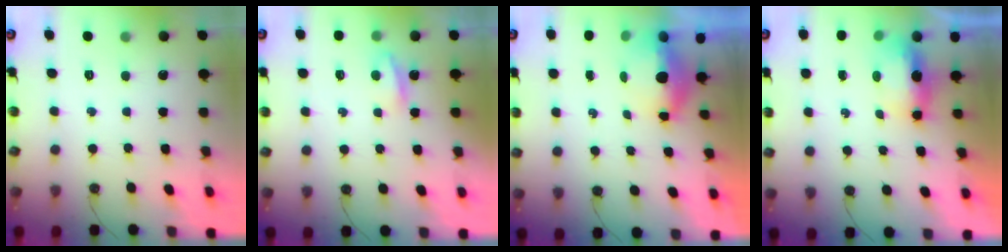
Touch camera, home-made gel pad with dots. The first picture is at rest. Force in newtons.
{"total": 3.9, "press": 3.9, "slide": 0.4}
{"total": 12.6, "press": 6.4, "slide": 10.8}
{"total": 10.0, "press": 7.0, "slide": 7.1}